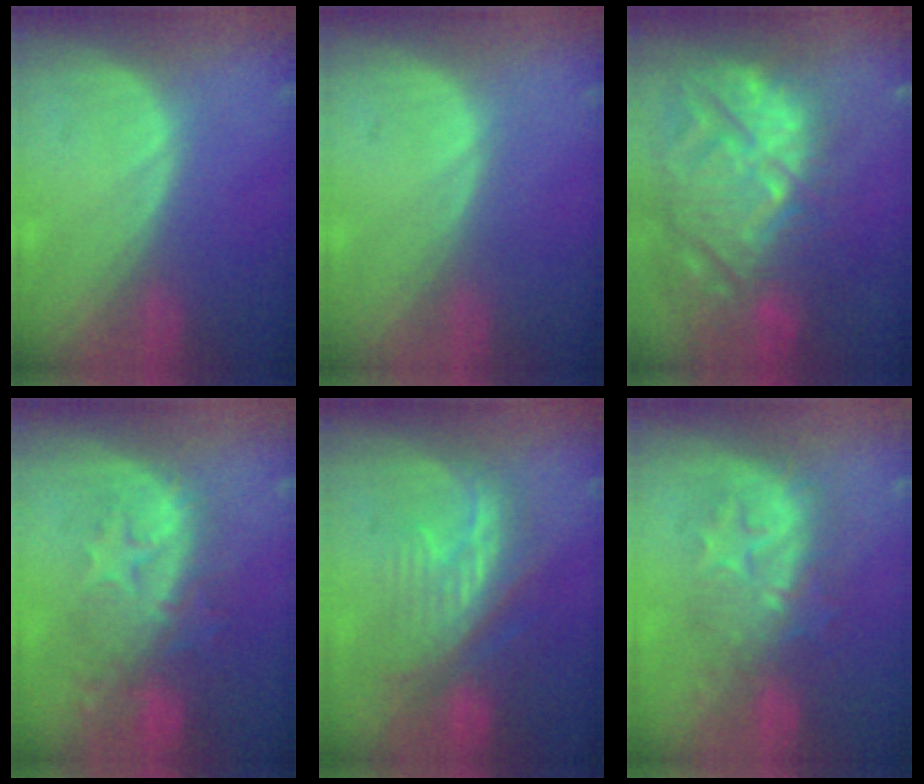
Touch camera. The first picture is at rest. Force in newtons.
{"total": 0.0}
{"total": 15.2, "press": 13.1, "slide": 7.8}
{"total": 10.3, "press": 8.9, "slide": 5.1}
{"total": 9.2, "press": 8.7, "slide": 3.2}
{"total": 8.2, "press": 8.2, "slide": 0.9}